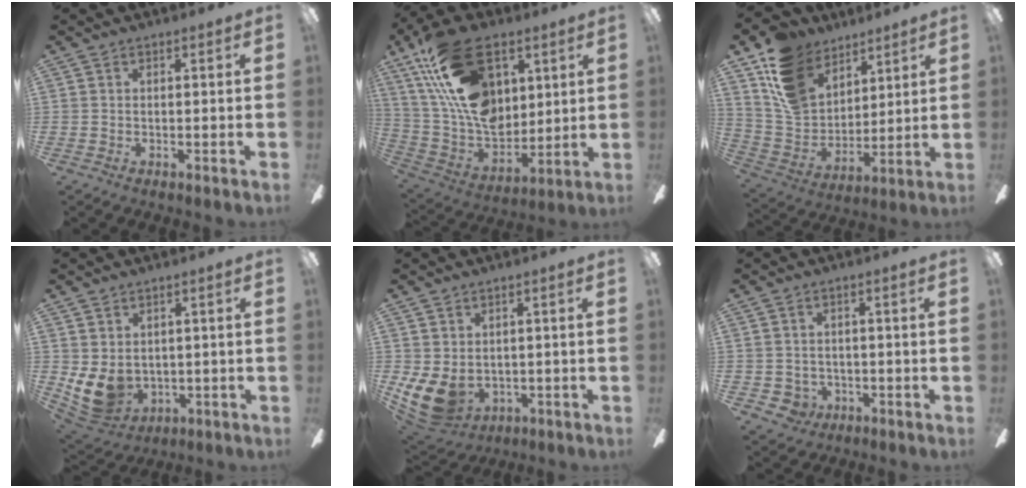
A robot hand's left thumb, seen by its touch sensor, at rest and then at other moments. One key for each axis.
{"total": 24.5, "fx": 10.8, "fy": 14.7, "fz": 16.4, "tx": -0.327, "ty": -0.041, "tz": 0.191}
{"total": 15.5, "fx": 10.0, "fy": 10.3, "fz": 5.7, "tx": -0.136, "ty": -0.048, "tz": 0.199}
{"total": 8.9, "fx": -0.3, "fy": 6.9, "fz": 5.6, "tx": -0.145, "ty": -0.017, "tz": -0.005}
{"total": 8.1, "fx": -1.5, "fy": 5.9, "fz": 5.3, "tx": -0.142, "ty": -0.007, "tz": -0.026}
{"total": 3.2, "fx": -0.8, "fy": 3.0, "fz": 0.6, "tx": -0.022, "ty": 0.005, "tz": -0.015}